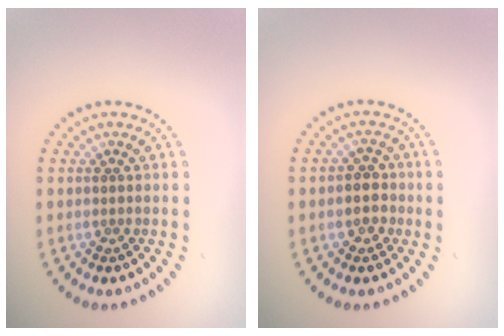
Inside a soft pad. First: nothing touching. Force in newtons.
{"total": 2.4, "press": 2.2, "slide": 0.9}